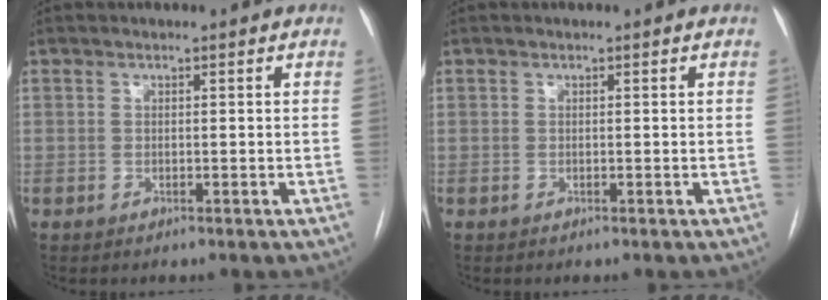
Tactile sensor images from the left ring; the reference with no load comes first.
{"total": 0.0}